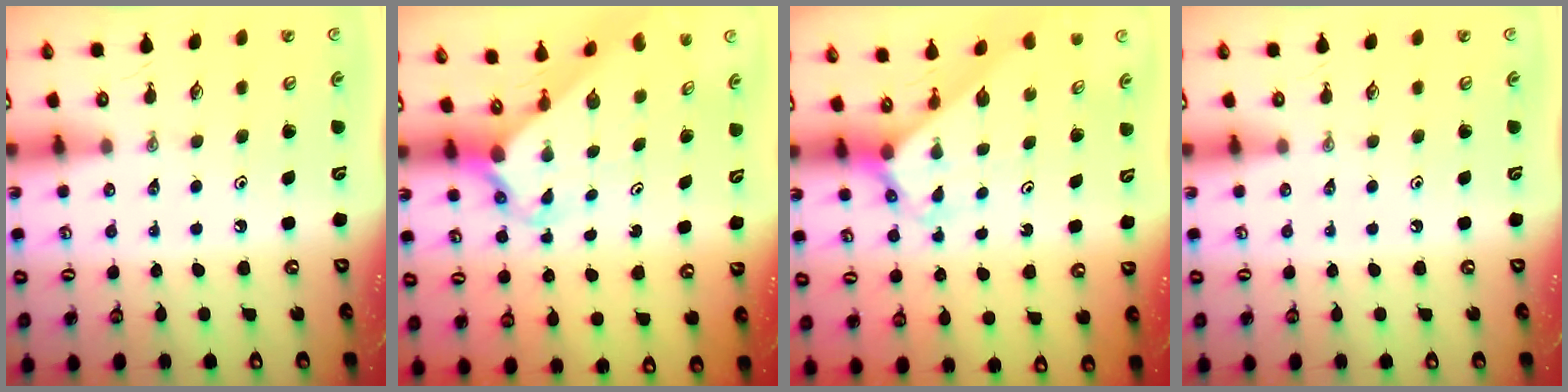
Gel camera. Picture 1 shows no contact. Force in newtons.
{"total": 2.3, "press": 2.3, "slide": 0.2}
{"total": 2.6, "press": 2.6, "slide": 0.2}
{"total": 0.0}